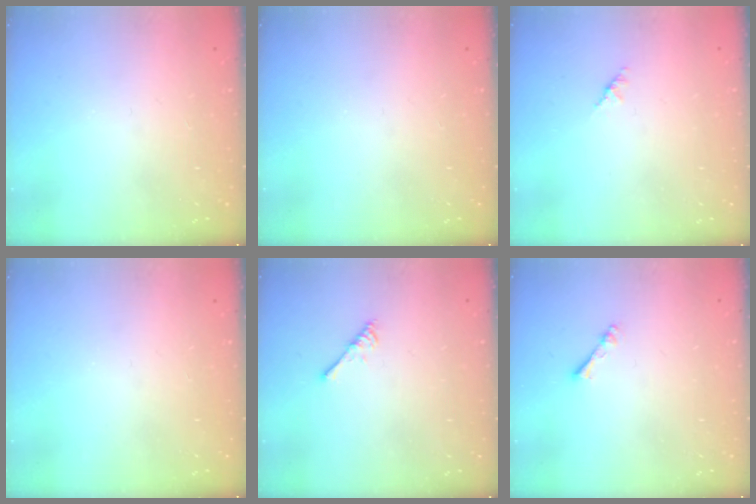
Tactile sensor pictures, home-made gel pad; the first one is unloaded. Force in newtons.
{"total": 0.0}
{"total": 1.4, "press": 1.3, "slide": 0.4}
{"total": 0.0}
{"total": 2.9, "press": 2.9, "slide": 0.5}
{"total": 1.1, "press": 1.1, "slide": 0.2}